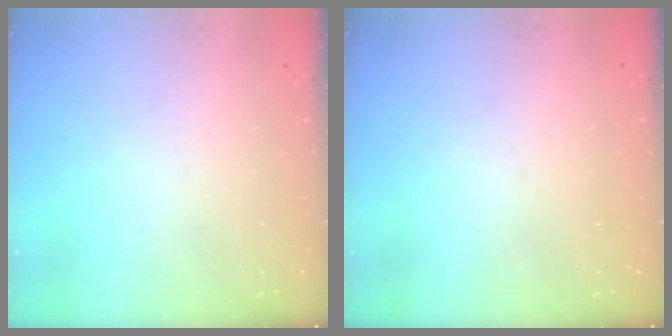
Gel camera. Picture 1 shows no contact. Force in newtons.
{"total": 0.7, "press": 0.6, "slide": 0.4}